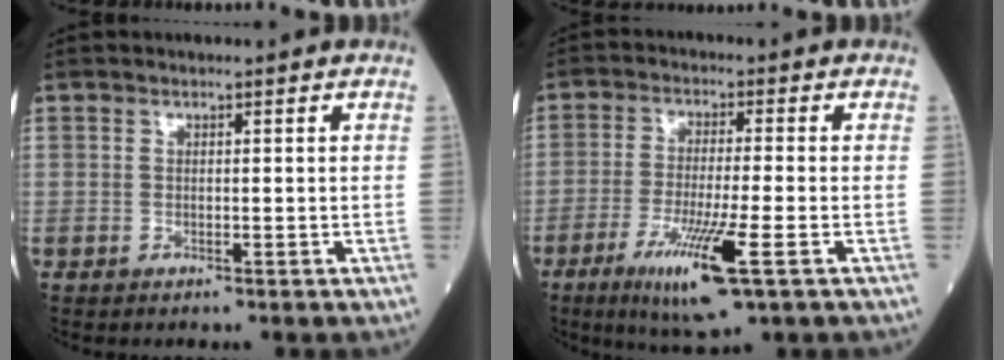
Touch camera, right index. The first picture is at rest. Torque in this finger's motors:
{"motor_torque": [1.63, -0.51, 0.97, 0.21]}